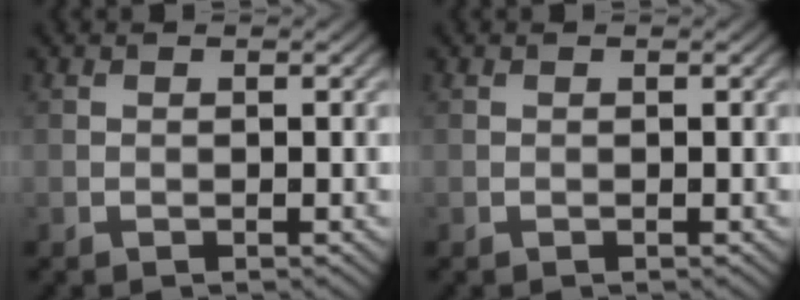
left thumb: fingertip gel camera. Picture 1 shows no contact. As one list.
[{"total": 0.0}]